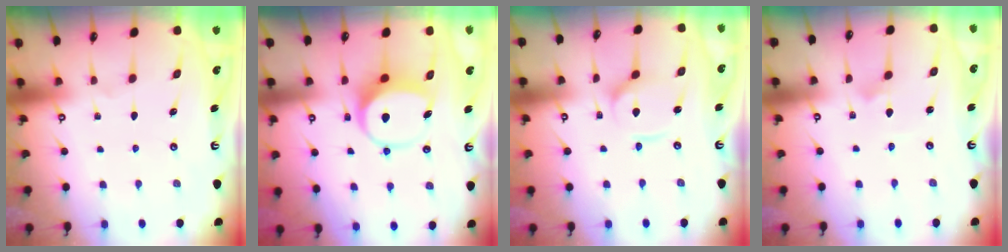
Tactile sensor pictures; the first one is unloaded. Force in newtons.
{"total": 8.7, "press": 8.6, "slide": 0.8}
{"total": 5.6, "press": 5.6, "slide": 0.6}
{"total": 2.0, "press": 2.0, "slide": 0.1}